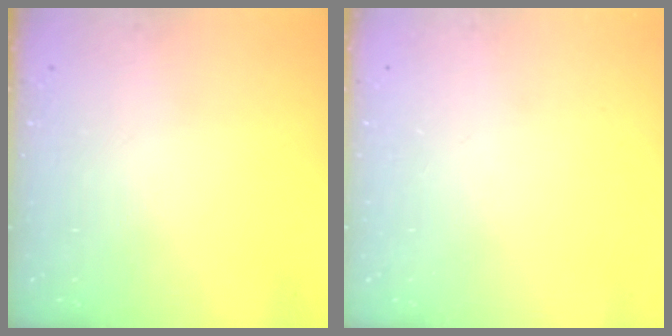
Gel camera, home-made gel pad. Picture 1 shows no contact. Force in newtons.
{"total": 0.0}